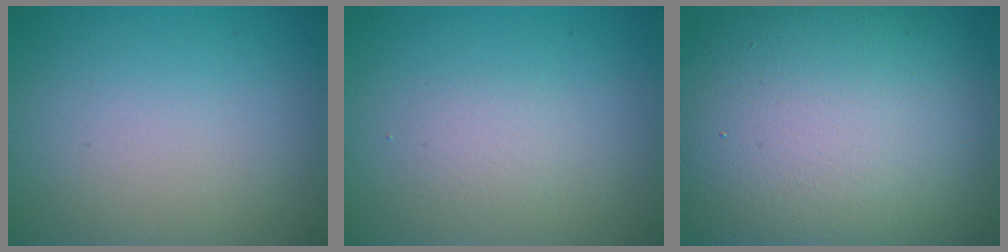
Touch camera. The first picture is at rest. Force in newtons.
{"total": 1.2, "press": 1.2, "slide": 0.0}
{"total": 17.2, "press": 17.1, "slide": 1.6}